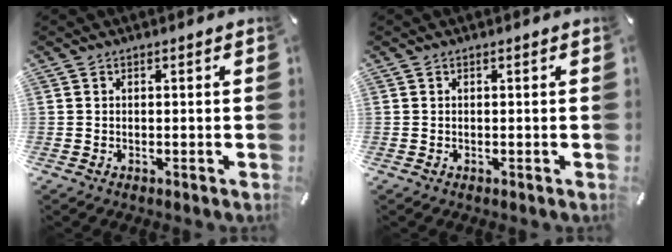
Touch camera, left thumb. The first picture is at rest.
{"total": 0.0}